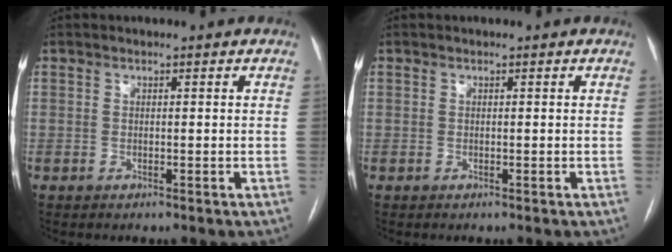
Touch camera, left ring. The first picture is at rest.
{"total": 0.0}